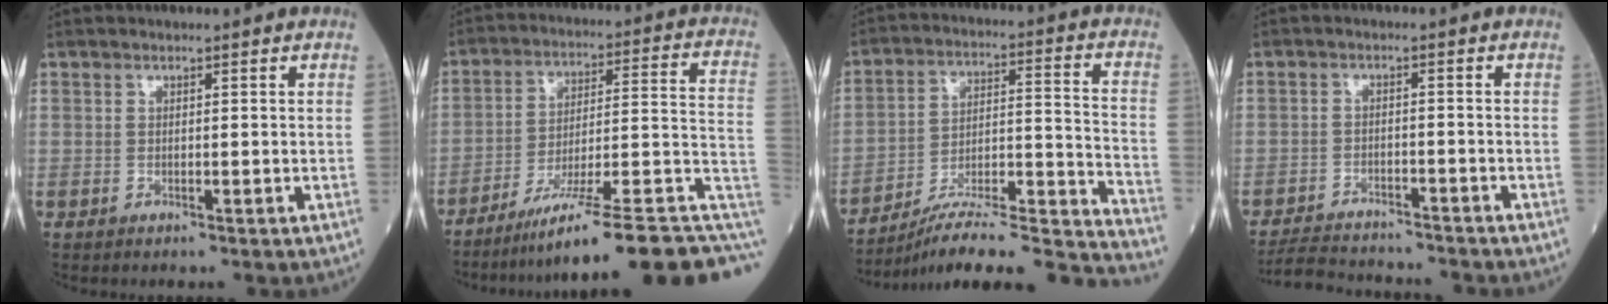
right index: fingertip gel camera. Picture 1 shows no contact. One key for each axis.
{"total": 20.5, "fx": -13.8, "fy": 1.2, "fz": 15.1, "tx": -0.146, "ty": 0.032, "tz": -0.213}
{"total": 22.9, "fx": -21.5, "fy": 0.1, "fz": 8.0, "tx": -0.077, "ty": 0.018, "tz": -0.318}
{"total": 9.6, "fx": -9.2, "fy": 1.5, "fz": 2.2, "tx": -0.038, "ty": -0.001, "tz": -0.141}